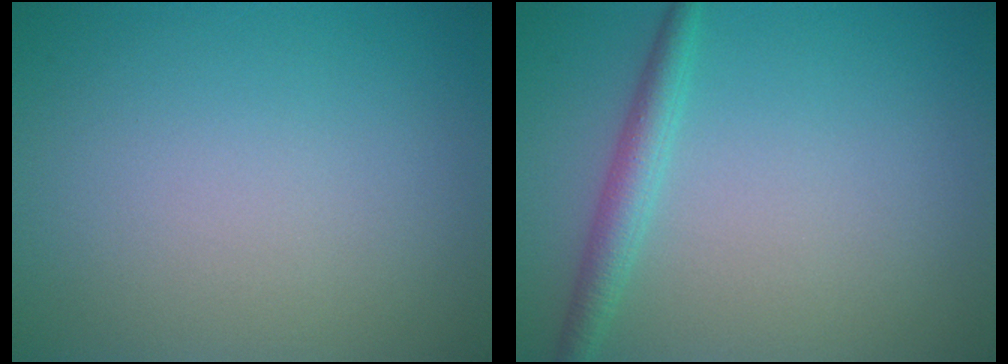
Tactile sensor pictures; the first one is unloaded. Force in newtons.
{"total": 2.3, "press": 2.3, "slide": 0.1}